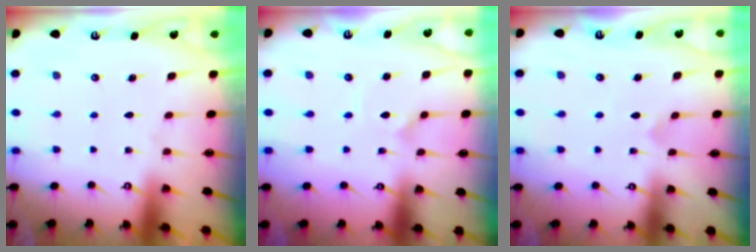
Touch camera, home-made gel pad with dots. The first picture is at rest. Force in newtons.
{"total": 2.7, "press": 2.6, "slide": 0.3}
{"total": 1.9, "press": 1.9, "slide": 0.1}